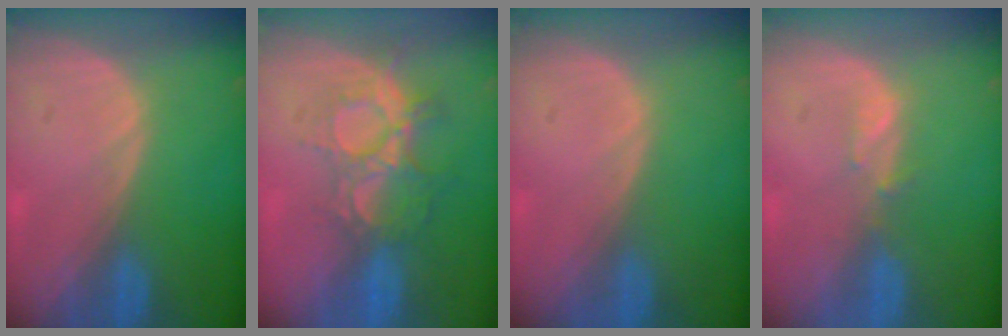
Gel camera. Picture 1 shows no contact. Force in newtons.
{"total": 9.3, "press": 7.9, "slide": 4.9}
{"total": 0.0}
{"total": 1.5, "press": 1.4, "slide": 0.2}